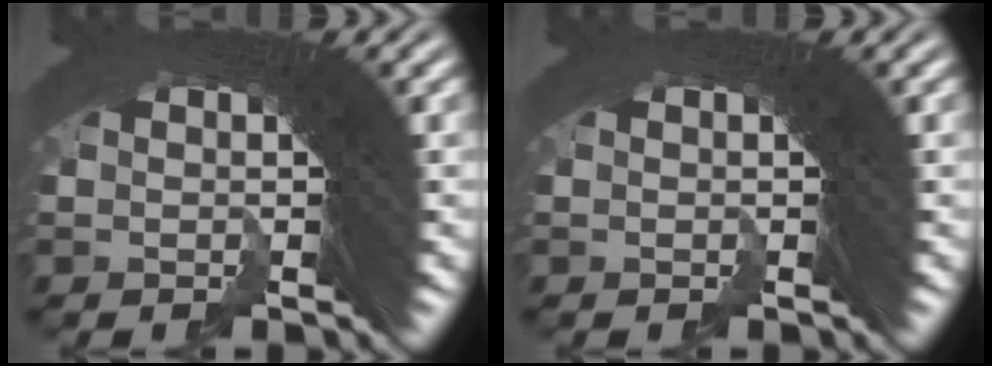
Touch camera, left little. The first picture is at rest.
{"total": 0.0}